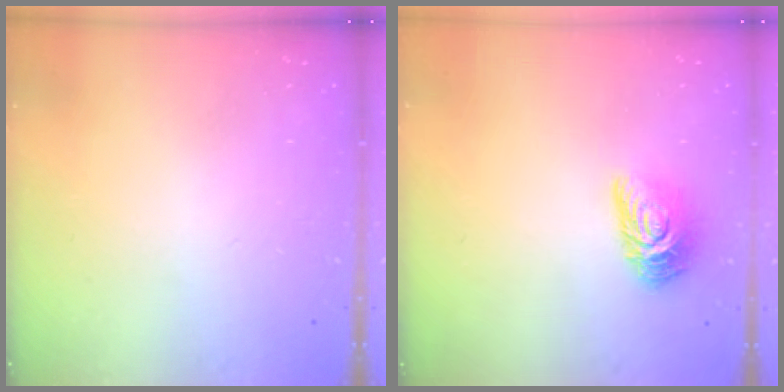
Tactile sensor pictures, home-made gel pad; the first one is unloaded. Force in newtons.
{"total": 10.5, "press": 10.5, "slide": 0.6}